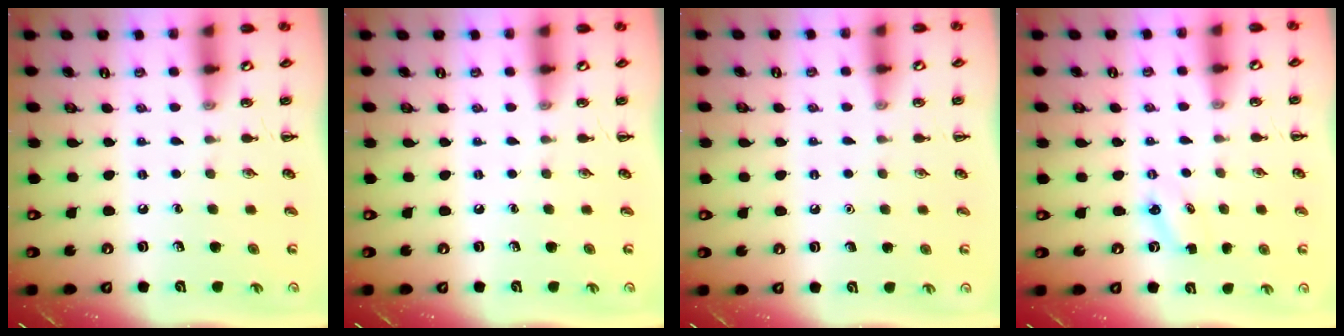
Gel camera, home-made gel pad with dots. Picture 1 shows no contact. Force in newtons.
{"total": 0.0}
{"total": 1.6, "press": 1.5, "slide": 0.1}
{"total": 2.8, "press": 2.7, "slide": 0.7}